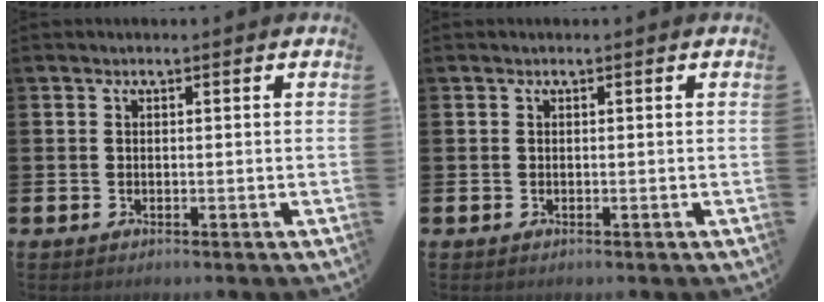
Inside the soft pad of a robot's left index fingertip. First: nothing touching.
{"total": 0.0}